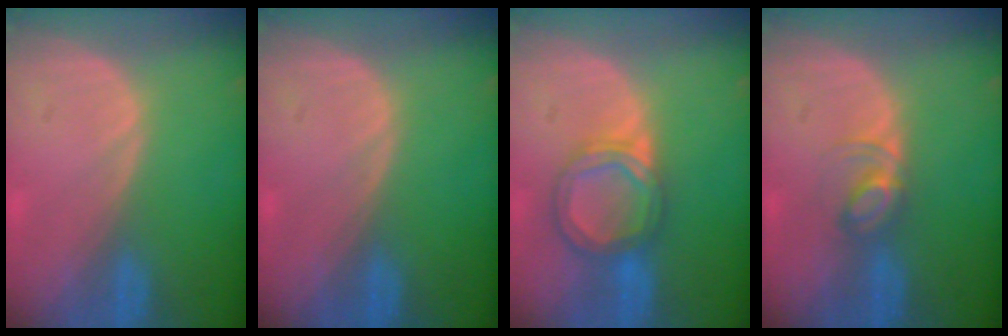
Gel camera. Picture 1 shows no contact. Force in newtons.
{"total": 0.0}
{"total": 6.3, "press": 5.8, "slide": 2.3}
{"total": 3.7, "press": 3.7, "slide": 0.3}